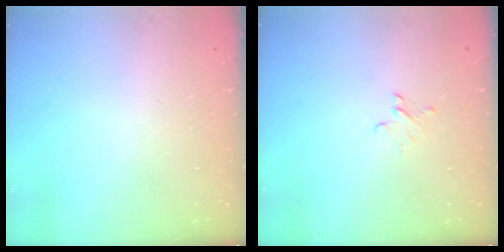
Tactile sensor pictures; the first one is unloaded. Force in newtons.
{"total": 2.6, "press": 2.6, "slide": 0.2}